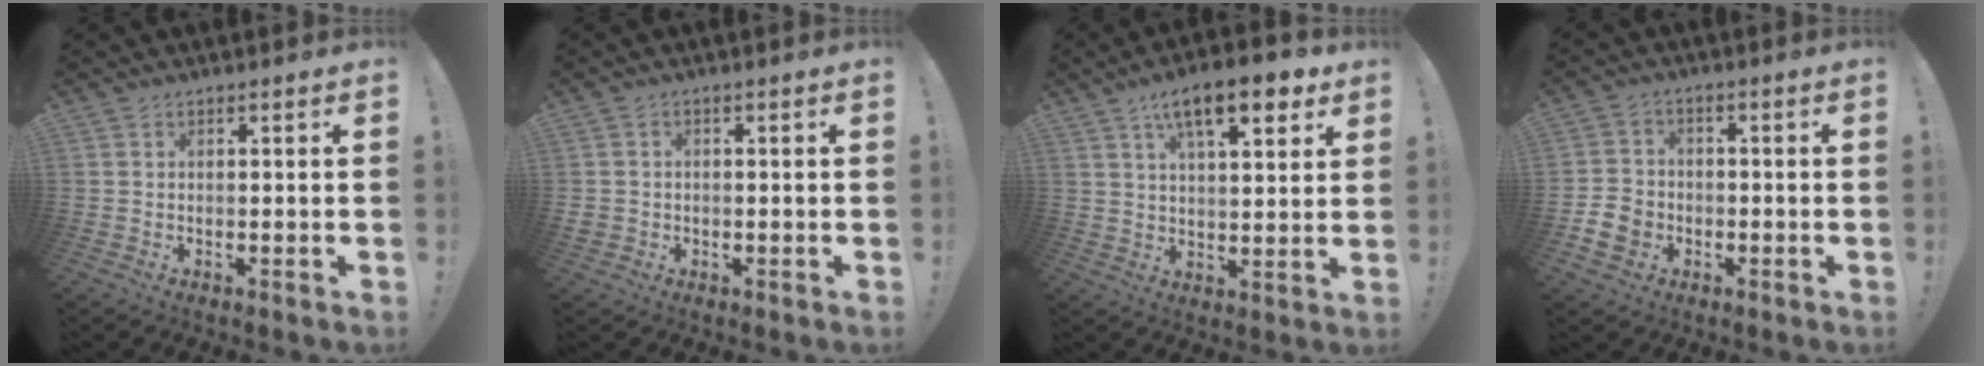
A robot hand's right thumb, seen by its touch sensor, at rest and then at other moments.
{"total": 2.1, "force": [-0.2, 2.0, 0.7], "torque": [-0.013, 0.003, -0.001]}
{"total": 13.4, "force": [7.1, 4.6, 10.4], "torque": [-0.160, -0.022, 0.115]}
{"total": 7.8, "force": [-3.1, 6.2, 3.5], "torque": [-0.074, 0.017, -0.056]}